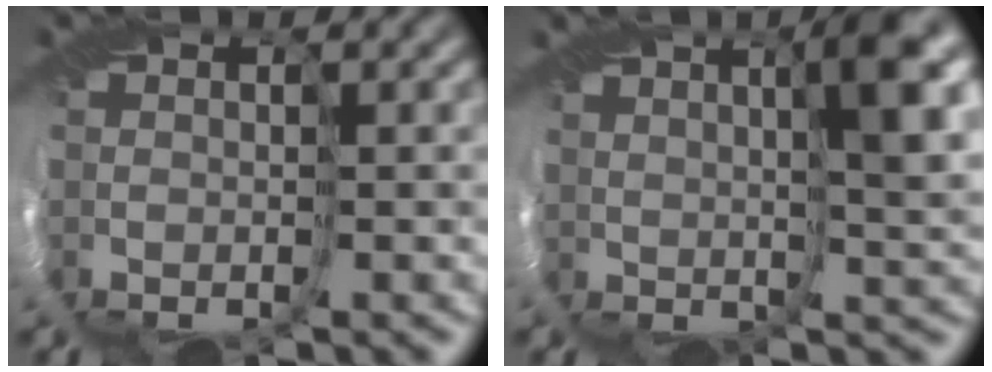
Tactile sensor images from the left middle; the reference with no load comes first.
{"total": 6.0, "force": [2.4, 0.7, 5.5], "torque": [-0.078, 0.008, 0.038]}